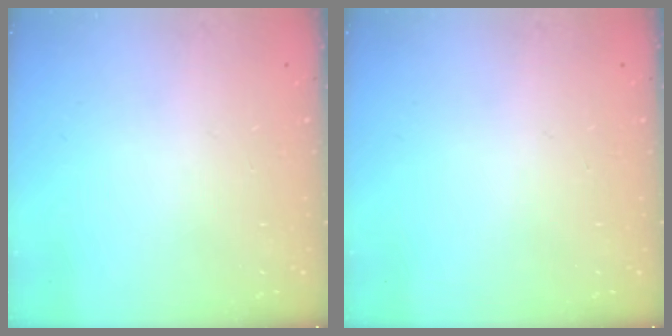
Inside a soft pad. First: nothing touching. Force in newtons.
{"total": 0.0}